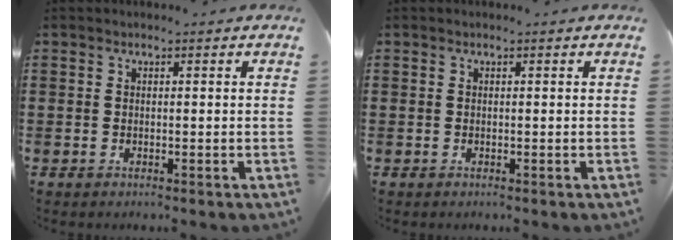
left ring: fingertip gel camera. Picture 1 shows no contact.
{"total": 0.0}